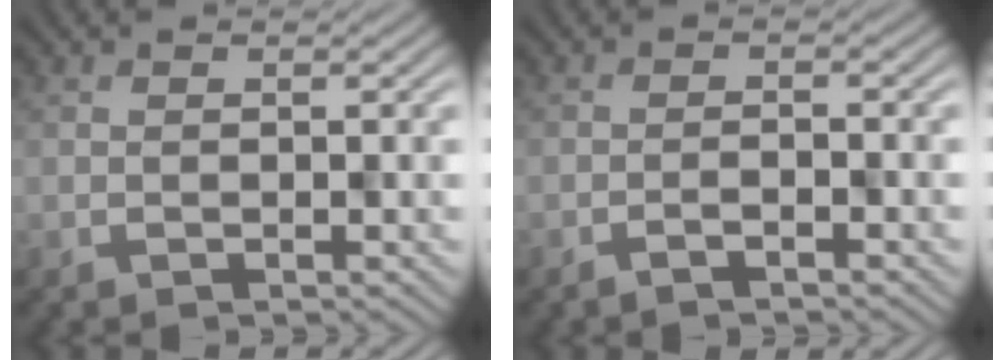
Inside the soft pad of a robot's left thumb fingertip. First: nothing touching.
{"total": 1.3, "force": [-1.1, 0.1, 0.7], "torque": [-0.012, 0.002, -0.024]}